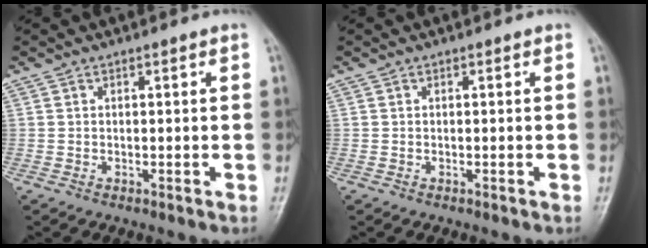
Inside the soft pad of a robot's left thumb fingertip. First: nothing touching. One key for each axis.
{"total": 0.0}